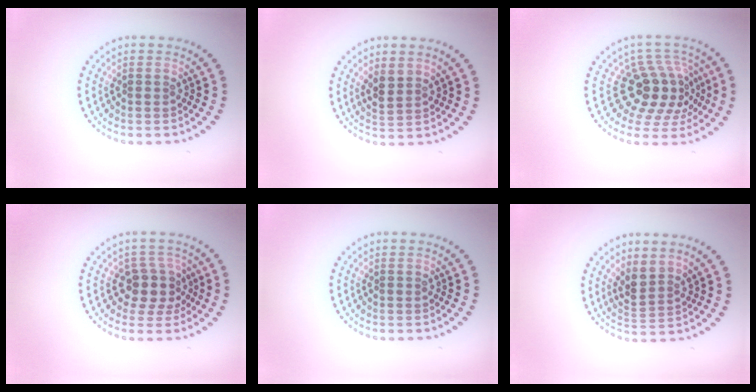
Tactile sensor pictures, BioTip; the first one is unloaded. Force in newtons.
{"total": 2.0, "press": 1.9, "slide": 0.8}
{"total": 4.8, "press": 3.9, "slide": 2.8}
{"total": 2.7, "press": 2.3, "slide": 1.5}
{"total": 0.0}
{"total": 2.6, "press": 2.0, "slide": 1.6}